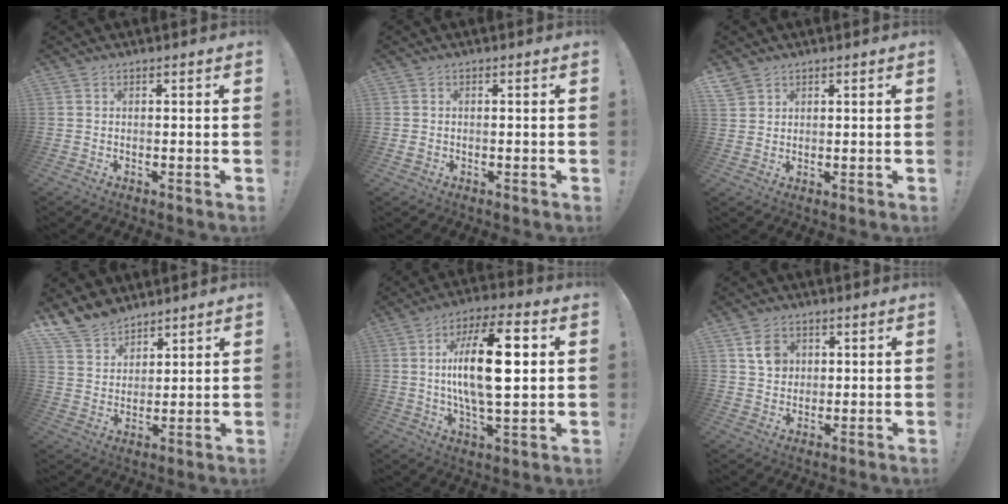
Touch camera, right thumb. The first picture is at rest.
{"total": 1.2, "force": [-0.2, 1.1, 0.4], "torque": [-0.011, 0.006, -0.003]}
{"total": 3.5, "force": [2.6, 2.2, 0.7], "torque": [-0.009, -0.016, 0.050]}
{"total": 10.5, "force": [8.9, 5.2, 1.9], "torque": [-0.045, -0.065, 0.176]}
{"total": 19.8, "force": [2.6, 7.3, 18.2], "torque": [-0.330, -0.003, 0.025]}
{"total": 6.4, "force": [2.7, 5.3, 2.4], "torque": [-0.013, -0.010, 0.047]}